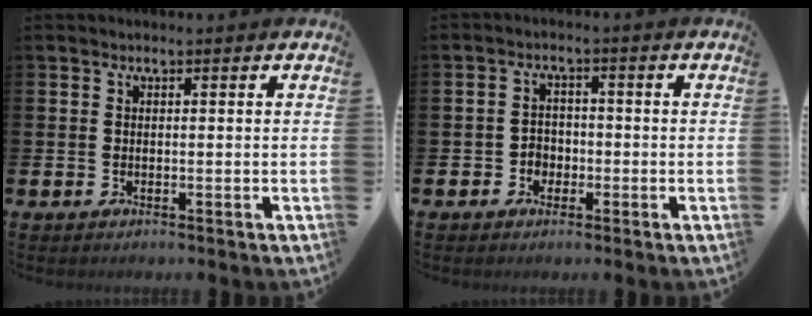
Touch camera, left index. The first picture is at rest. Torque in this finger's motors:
{"motor_torque": [0.00, 0.18, 0.07, 0.00]}